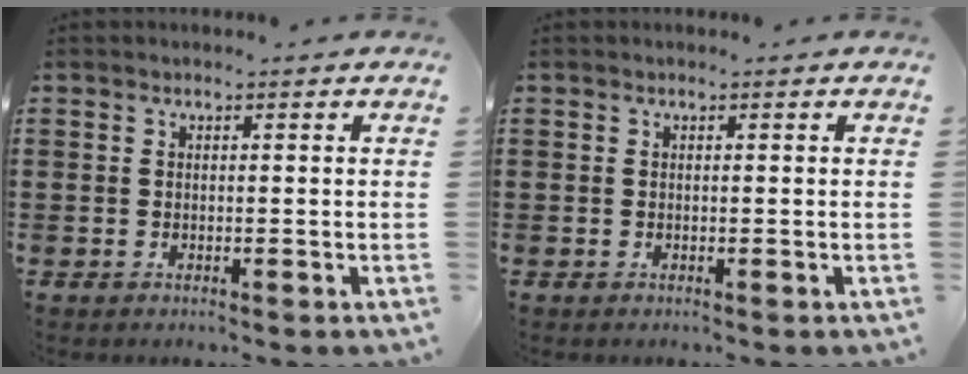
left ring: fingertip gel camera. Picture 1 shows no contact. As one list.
[{"total": 0.0}]